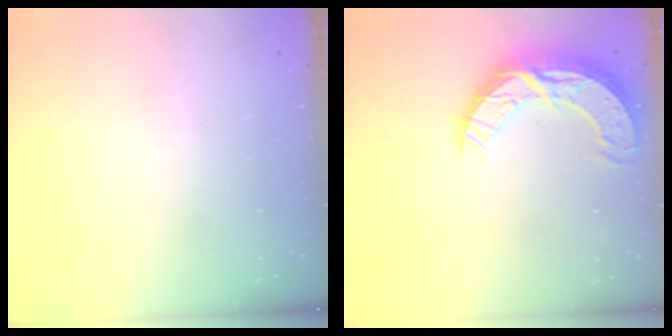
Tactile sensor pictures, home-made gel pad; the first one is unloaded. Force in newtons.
{"total": 15.1, "press": 15.1, "slide": 1.1}